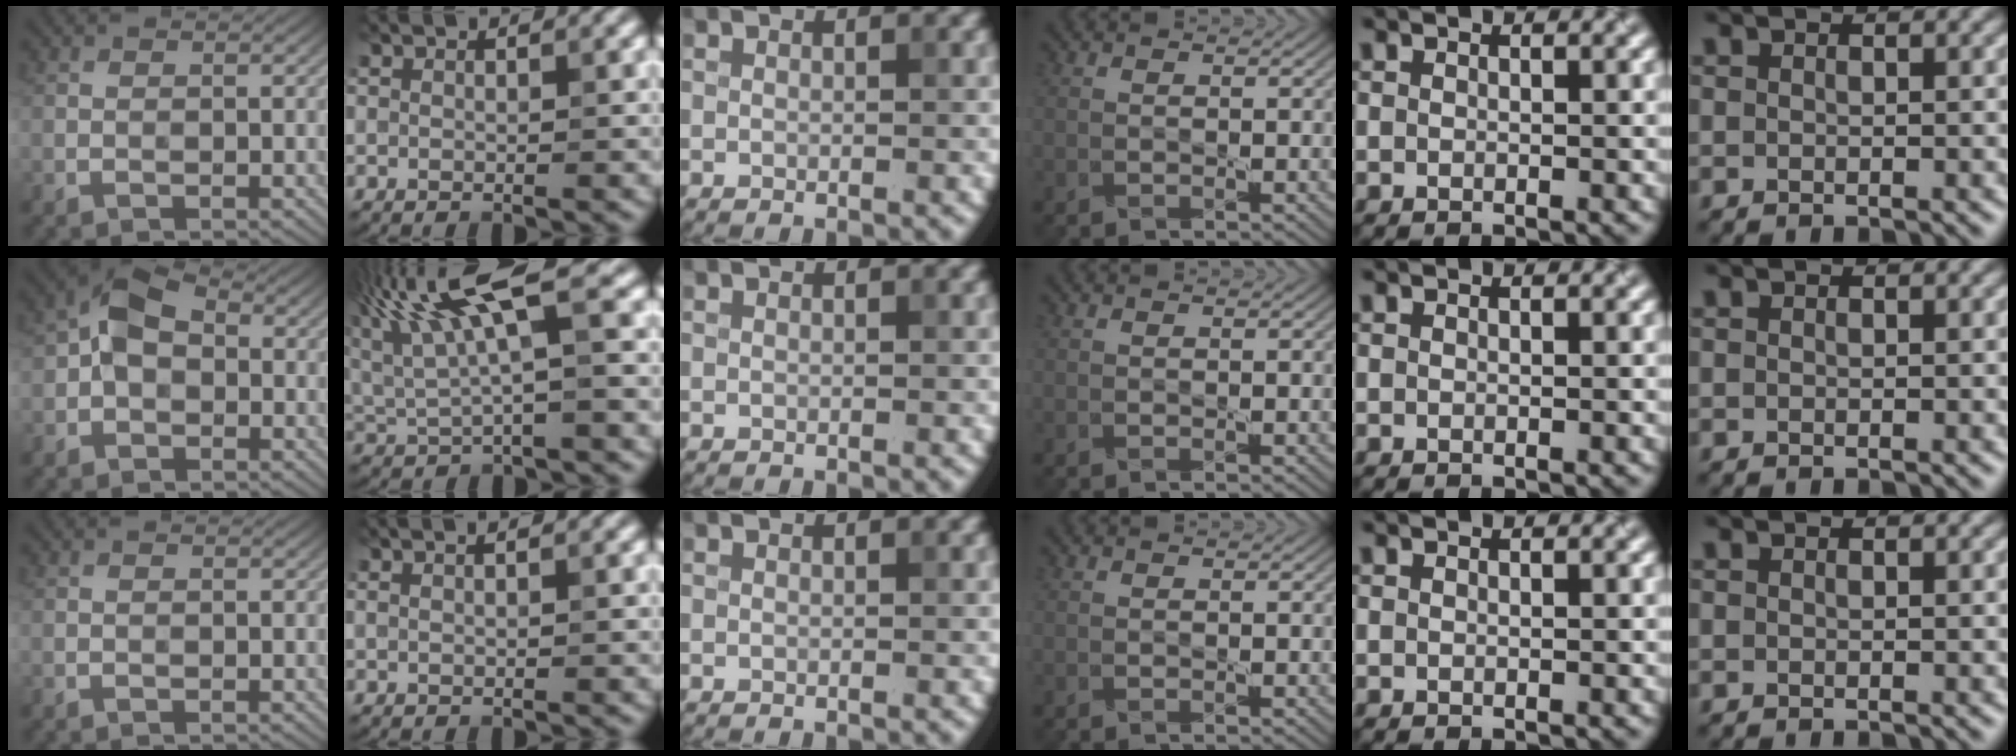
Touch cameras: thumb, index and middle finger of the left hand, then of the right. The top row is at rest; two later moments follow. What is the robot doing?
{"motion": "squeeze", "object": "tweezer"}